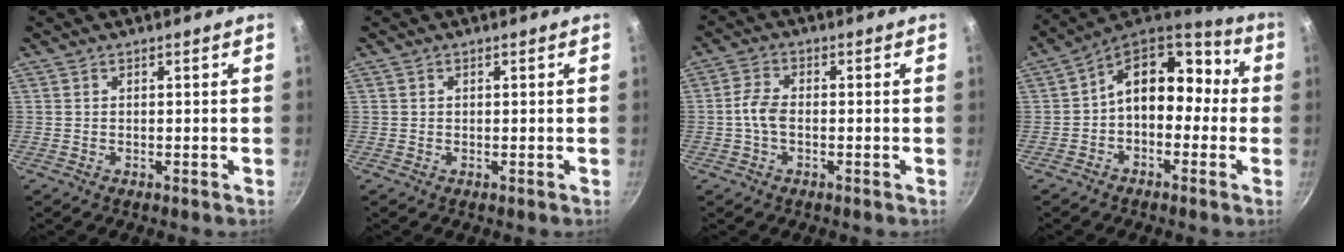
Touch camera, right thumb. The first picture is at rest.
{"total": 0.0}
{"total": 4.5, "force": [-0.8, 2.7, 3.5], "torque": [-0.073, 0.014, -0.021]}
{"total": 14.5, "force": [-0.3, 9.6, 10.9], "torque": [-0.116, 0.054, -0.024]}